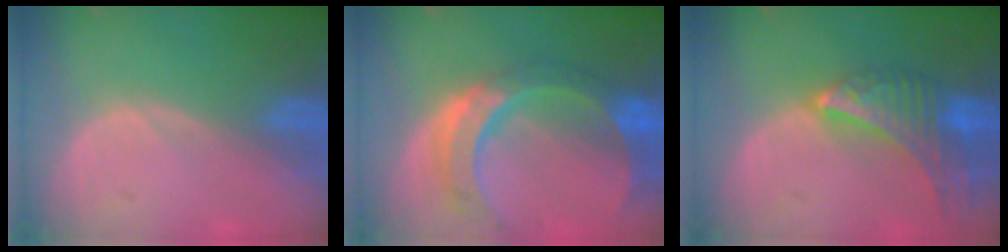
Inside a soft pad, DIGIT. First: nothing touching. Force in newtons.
{"total": 11.0, "press": 9.3, "slide": 6.0}
{"total": 9.1, "press": 8.1, "slide": 4.2}